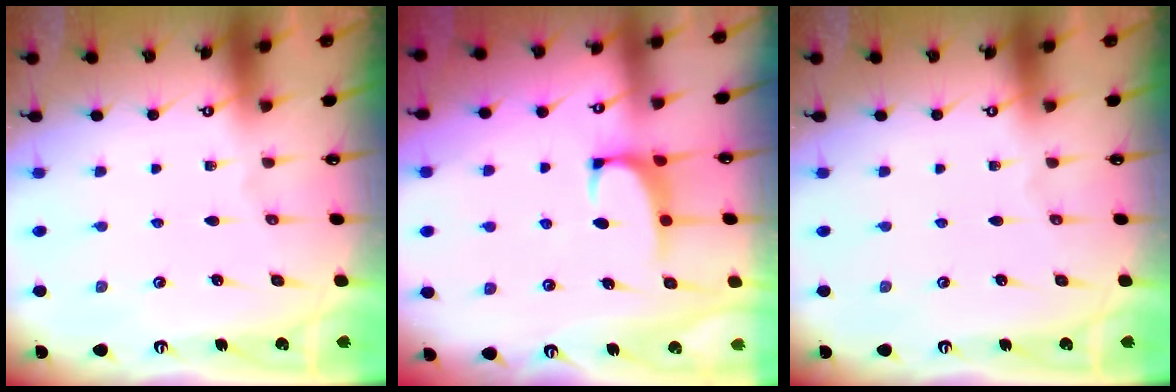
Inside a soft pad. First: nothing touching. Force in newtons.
{"total": 0.7, "press": 0.2, "slide": 0.7}
{"total": 0.0}